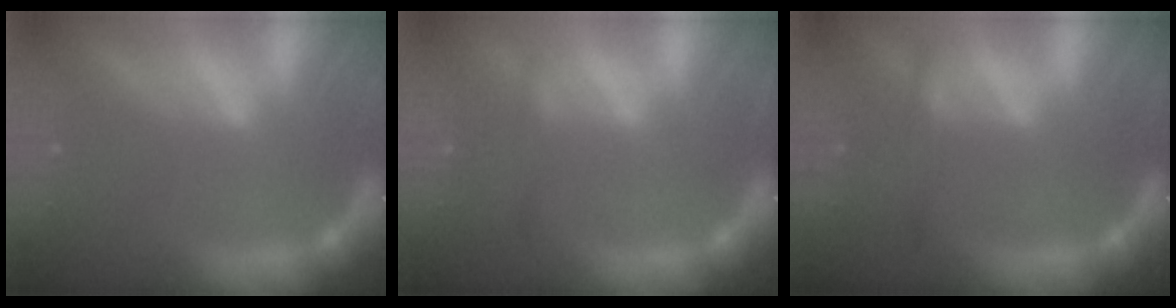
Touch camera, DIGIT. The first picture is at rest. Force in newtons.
{"total": 1.4}
{"total": 1.9}